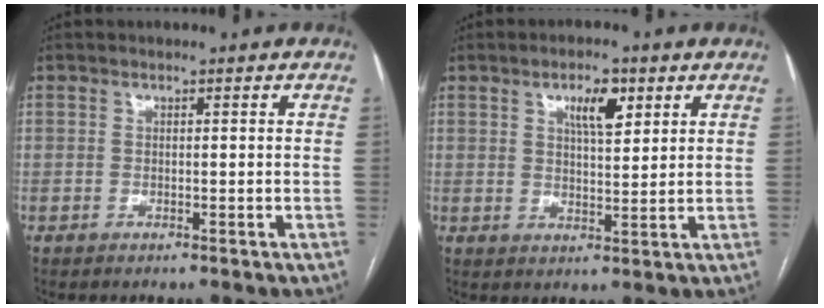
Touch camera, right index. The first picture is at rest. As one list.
[{"total": 5.3, "force": [2.6, 1.8, 4.3], "torque": [-0.073, 0.003, 0.044]}]